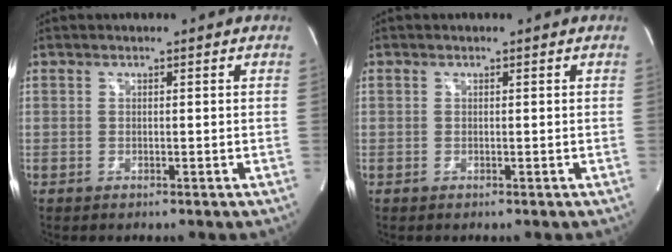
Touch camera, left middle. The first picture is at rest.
{"total": 0.0}